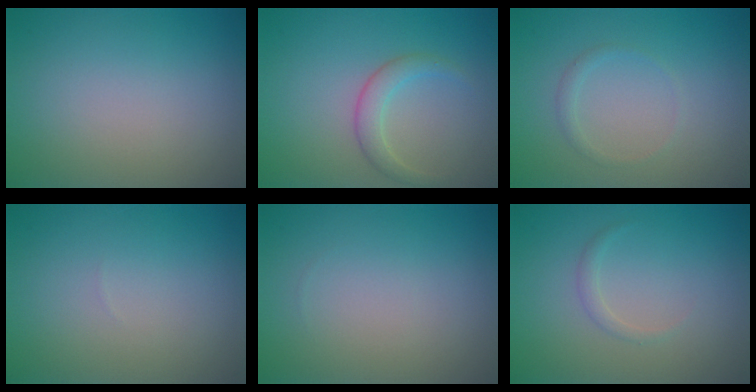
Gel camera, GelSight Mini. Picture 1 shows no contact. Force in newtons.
{"total": 2.2, "press": 2.1, "slide": 0.1}
{"total": 0.9, "press": 0.8, "slide": 0.1}
{"total": 0.0}
{"total": 0.0}
{"total": 0.9, "press": 0.9, "slide": 0.1}